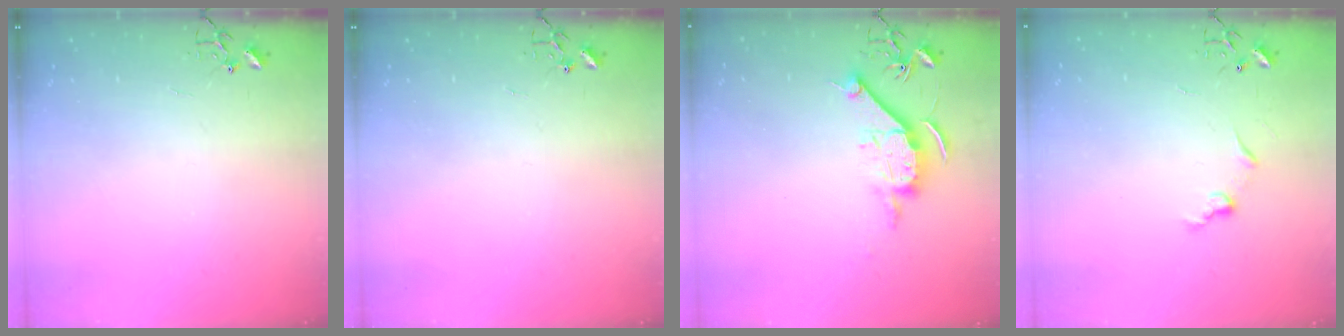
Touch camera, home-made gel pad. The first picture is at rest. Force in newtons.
{"total": 0.0}
{"total": 11.3, "press": 11.3, "slide": 0.5}
{"total": 6.3, "press": 6.3, "slide": 0.5}